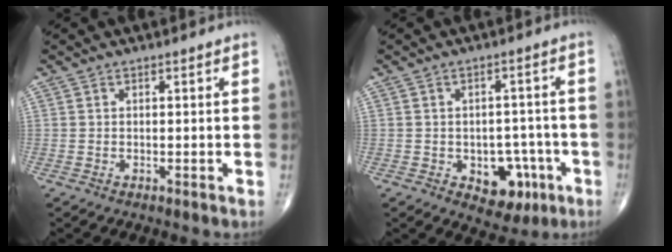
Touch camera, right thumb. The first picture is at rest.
{"total": 8.5, "force": [-3.2, 5.8, 5.3], "torque": [-0.030, 0.023, -0.033]}